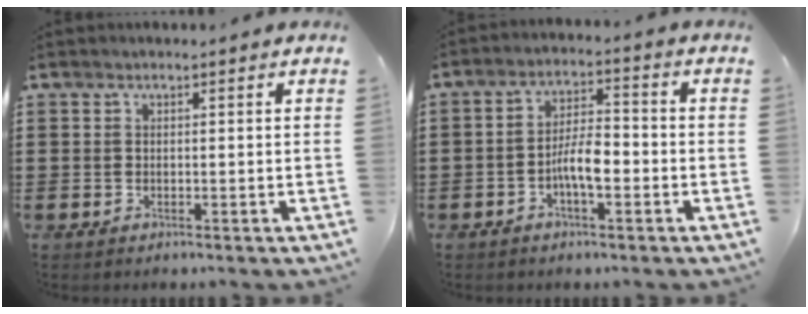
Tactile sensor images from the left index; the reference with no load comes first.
{"total": 5.7, "force": [-2.0, 1.9, 5.0], "torque": [-0.101, 0.008, -0.042]}